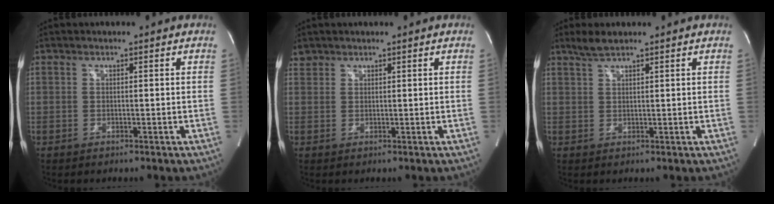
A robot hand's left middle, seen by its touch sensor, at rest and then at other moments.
{"total": 1.4, "force": [1.2, 0.8, -0.1], "torque": [0.005, 0.010, 0.020]}
{"total": 2.5, "force": [2.1, 0.2, 1.3], "torque": [-0.035, 0.006, 0.044]}